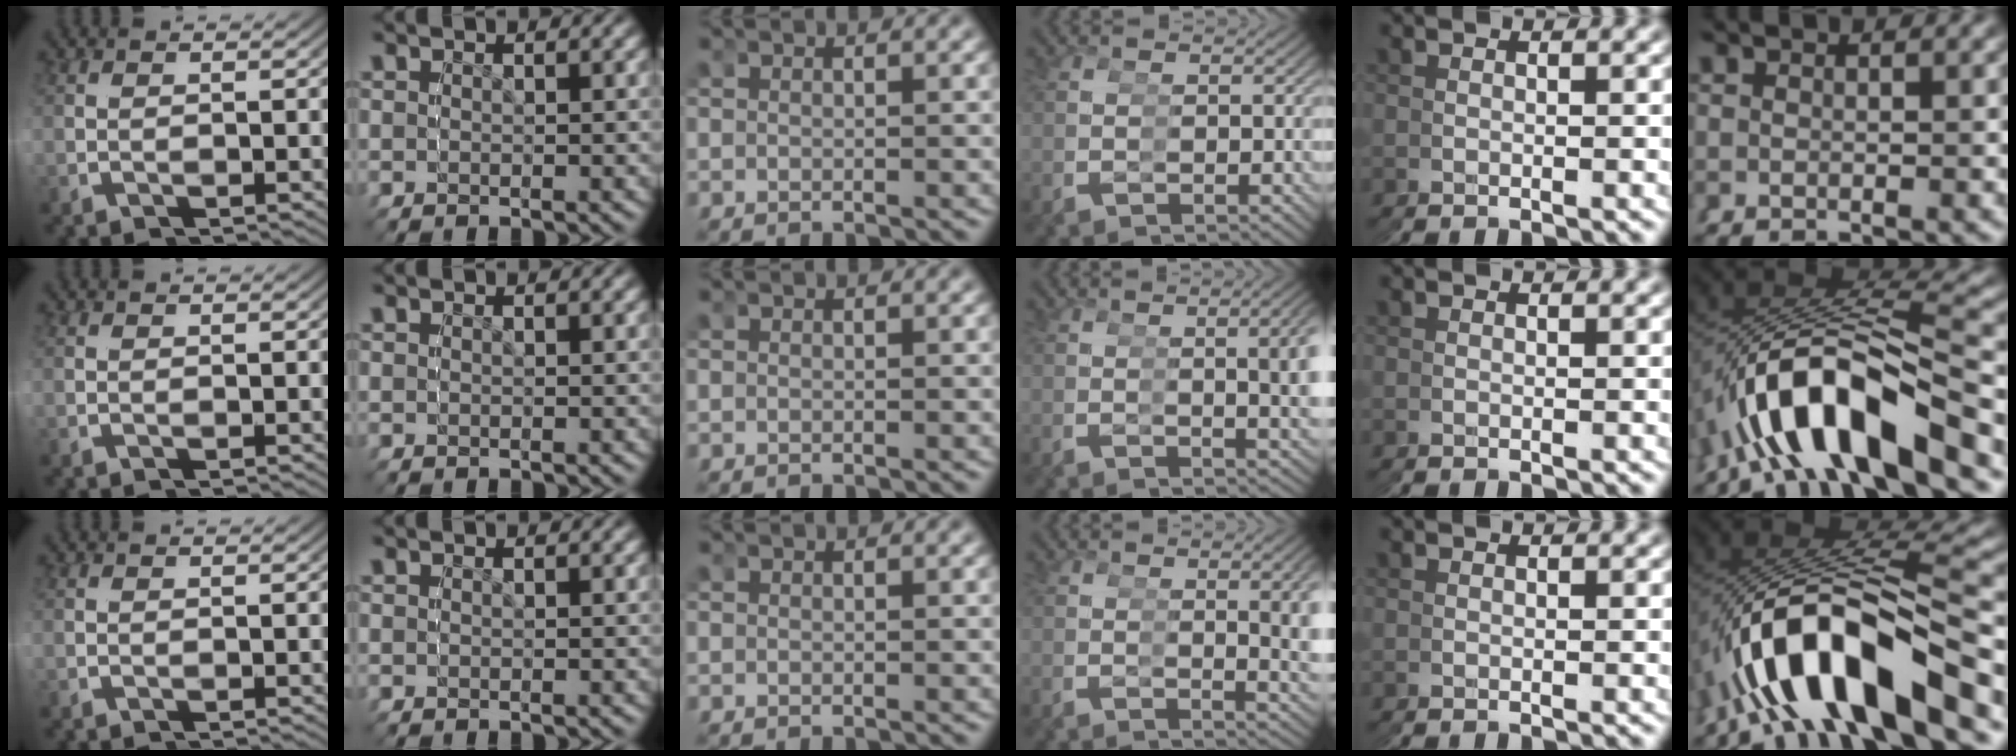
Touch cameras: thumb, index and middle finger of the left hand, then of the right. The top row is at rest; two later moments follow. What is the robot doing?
{"motion": "grasp_and_lifting", "object": "cup"}